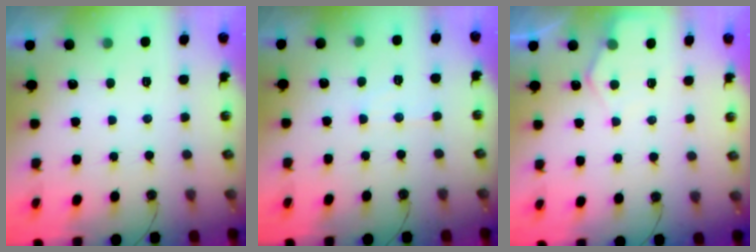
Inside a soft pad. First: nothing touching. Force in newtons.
{"total": 6.5, "press": 6.5, "slide": 0.5}
{"total": 5.1, "press": 5.0, "slide": 0.7}